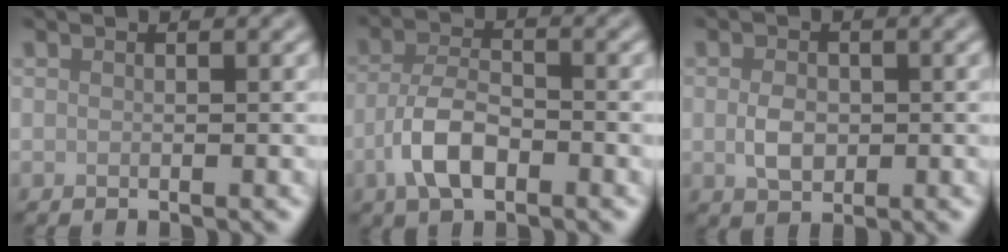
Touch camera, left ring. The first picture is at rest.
{"total": 4.6, "force": [-2.1, 2.2, 3.4], "torque": [-0.067, 0.005, -0.048]}
{"total": 2.4, "force": [-0.1, 1.7, 1.7], "torque": [-0.034, -0.001, -0.004]}